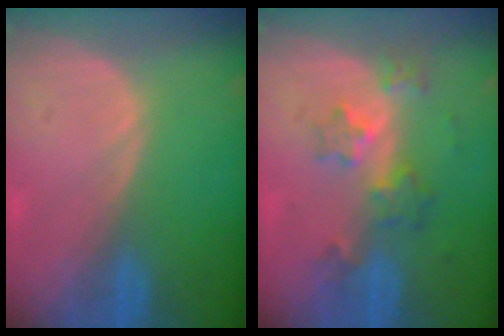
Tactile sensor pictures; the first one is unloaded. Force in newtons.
{"total": 5.9, "press": 5.3, "slide": 2.5}